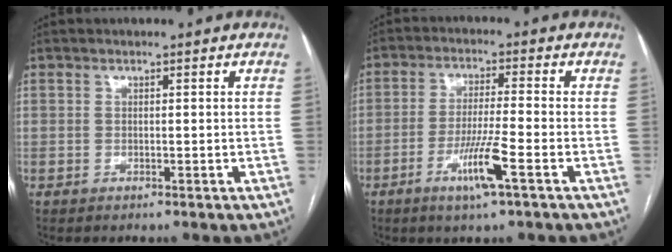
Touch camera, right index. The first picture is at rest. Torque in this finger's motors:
{"motor_torque": [1.47, -0.46, 0.27, 0.12]}